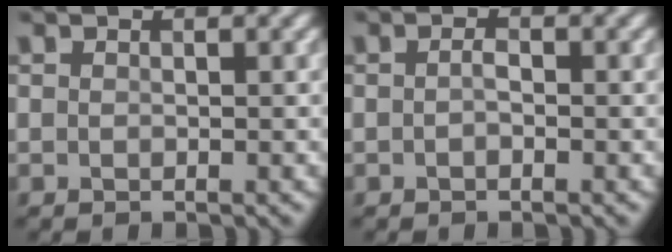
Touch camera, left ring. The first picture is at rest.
{"total": 0.9, "force": [-0.2, 0.3, 0.8], "torque": [-0.018, 0.001, -0.005]}